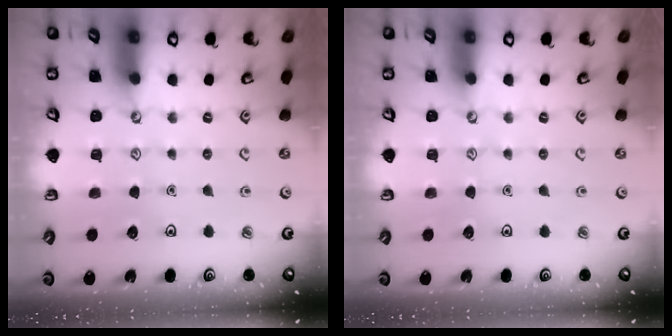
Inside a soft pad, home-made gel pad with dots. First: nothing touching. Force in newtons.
{"total": 0.0}